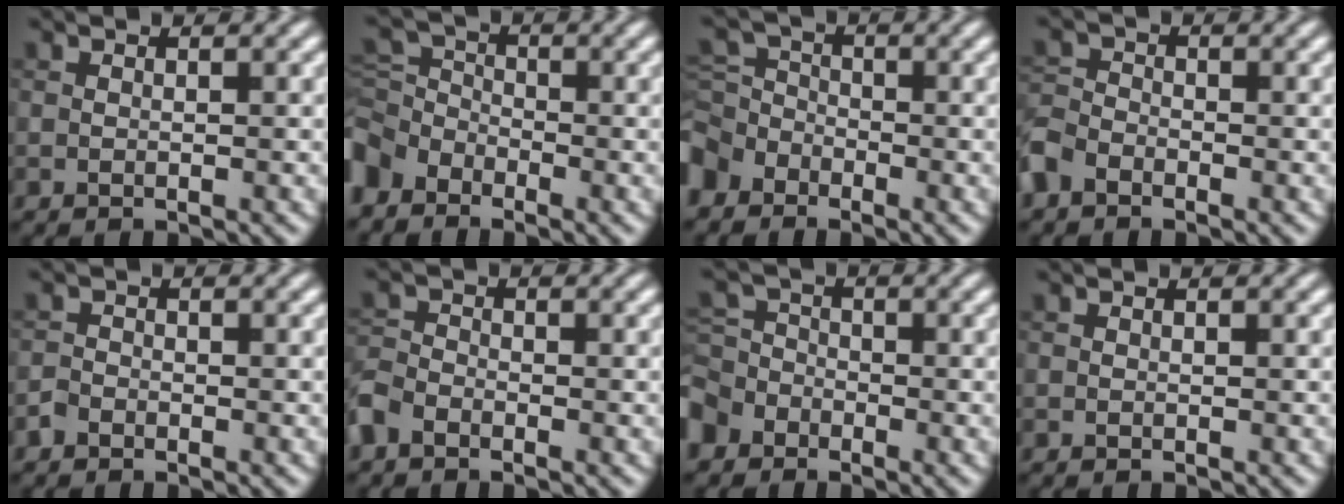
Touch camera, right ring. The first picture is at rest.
{"total": 4.0, "force": [-2.9, 2.5, 1.2], "torque": [-0.030, 0.005, -0.076]}
{"total": 4.4, "force": [-2.9, 3.0, 1.3], "torque": [-0.018, 0.005, -0.062]}
{"total": 3.1, "force": [-2.2, 1.9, 1.1], "torque": [-0.029, 0.000, -0.060]}
{"total": 1.1, "force": [-0.9, 0.7, 0.1], "torque": [0.003, 0.003, -0.021]}
{"total": 2.7, "force": [-1.9, 1.6, 1.0], "torque": [-0.026, 0.001, -0.053]}
{"total": 4.8, "force": [-3.2, 3.4, 1.1], "torque": [-0.010, 0.000, -0.061]}
{"total": 0.0}